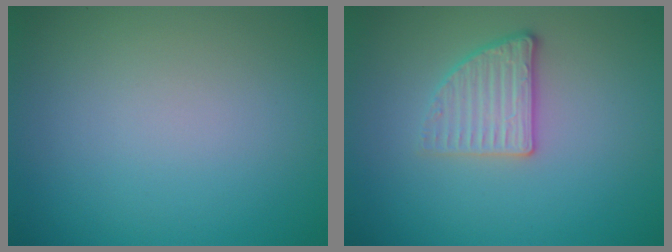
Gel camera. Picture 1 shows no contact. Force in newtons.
{"total": 2.6, "press": 2.4, "slide": 1.0}